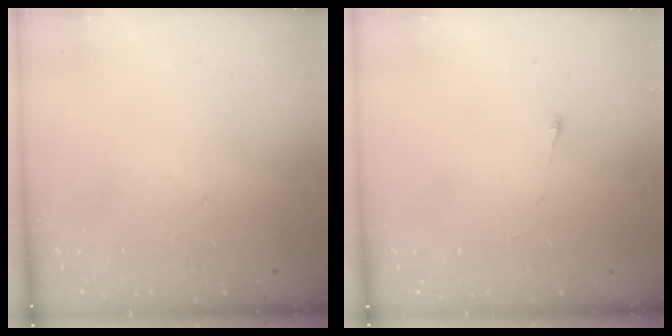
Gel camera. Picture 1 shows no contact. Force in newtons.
{"total": 2.6, "press": 2.5, "slide": 0.3}